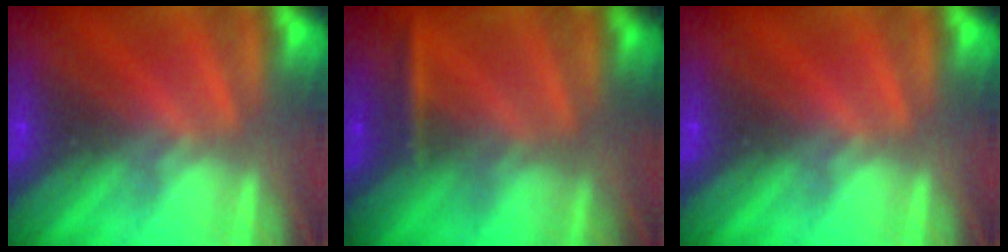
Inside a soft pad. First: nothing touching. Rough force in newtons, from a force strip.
{"total": 2.3}
{"total": 0.0}